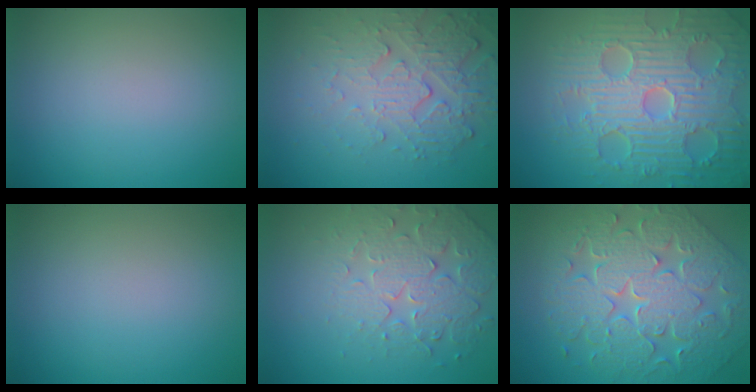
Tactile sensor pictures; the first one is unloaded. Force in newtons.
{"total": 5.4, "press": 3.7, "slide": 4.0}
{"total": 9.4, "press": 6.8, "slide": 6.4}
{"total": 0.0}
{"total": 4.1, "press": 3.9, "slide": 1.3}
{"total": 8.5, "press": 6.9, "slide": 4.9}